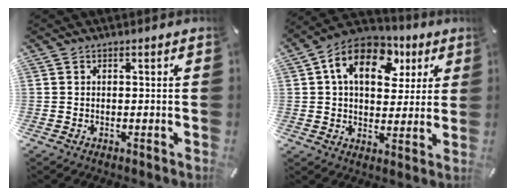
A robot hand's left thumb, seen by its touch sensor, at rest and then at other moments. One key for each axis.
{"total": 14.8, "fx": 5.7, "fy": 10.3, "fz": 9.0, "tx": -0.147, "ty": -0.006, "tz": 0.101}